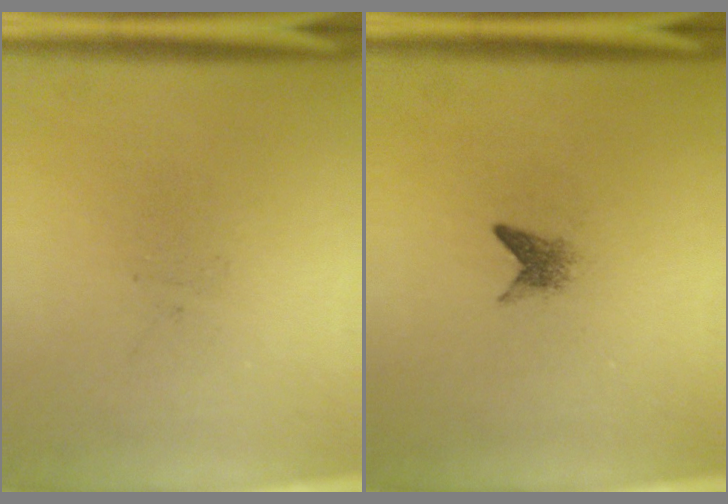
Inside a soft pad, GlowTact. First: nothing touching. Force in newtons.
{"total": 1.5}